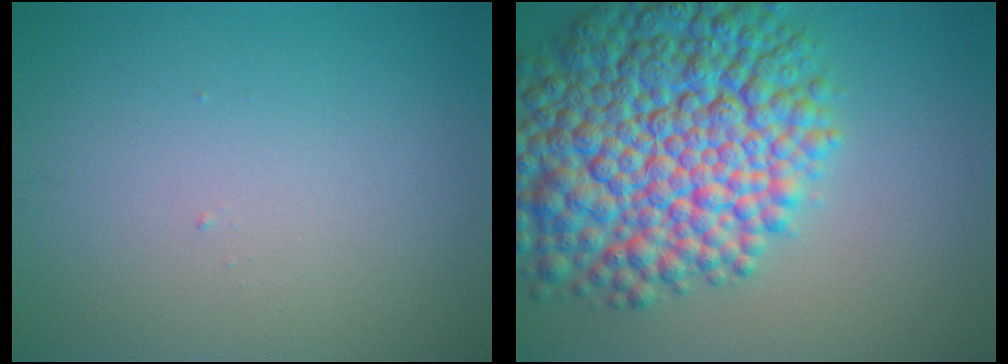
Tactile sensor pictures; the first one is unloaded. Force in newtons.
{"total": 14.1, "press": 14.1, "slide": 0.3}